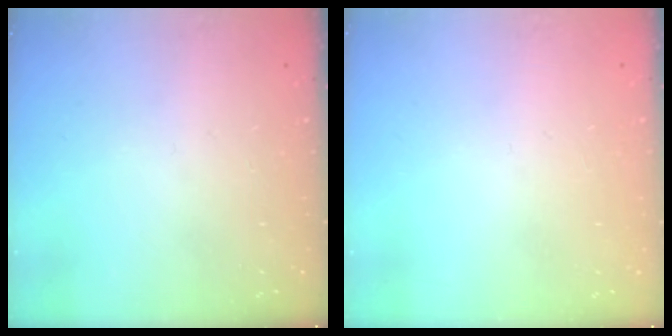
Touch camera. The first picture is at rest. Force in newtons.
{"total": 0.0}